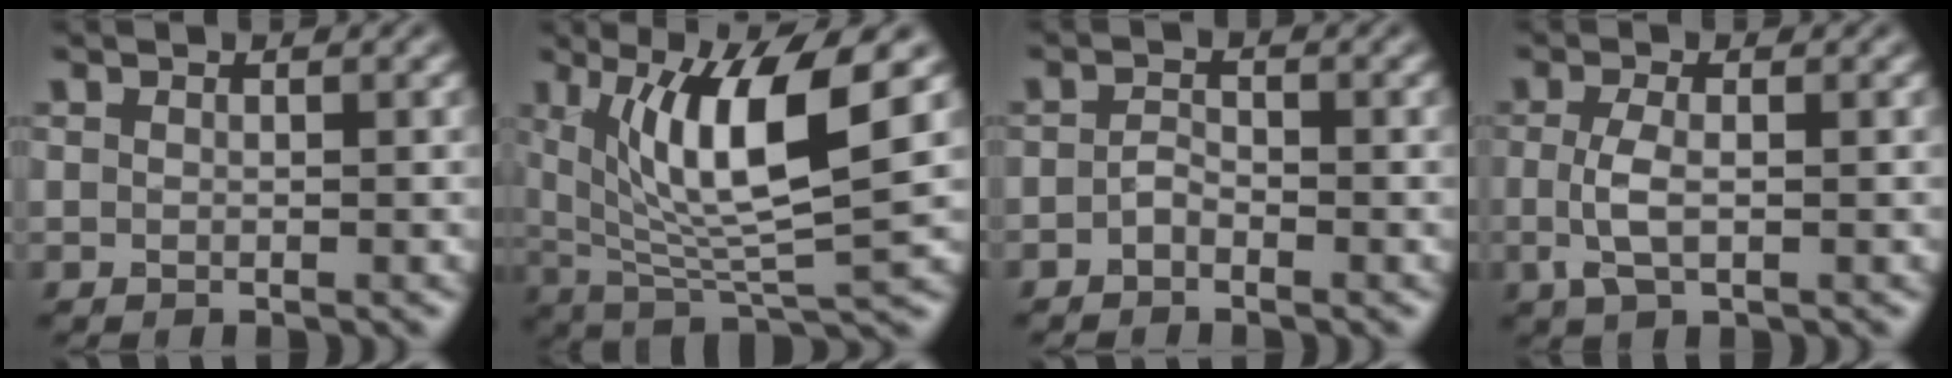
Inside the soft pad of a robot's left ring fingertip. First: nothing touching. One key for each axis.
{"total": 9.8, "fx": 3.3, "fy": 2.3, "fz": 9.0, "tx": -0.152, "ty": -0.009, "tz": 0.065}
{"total": 1.2, "fx": -0.7, "fy": 0.7, "fz": 0.8, "tx": -0.018, "ty": 0.003, "tz": -0.017}
{"total": 2.8, "fx": -0.3, "fy": 1.1, "fz": 2.6, "tx": -0.063, "ty": -0.003, "tz": -0.007}